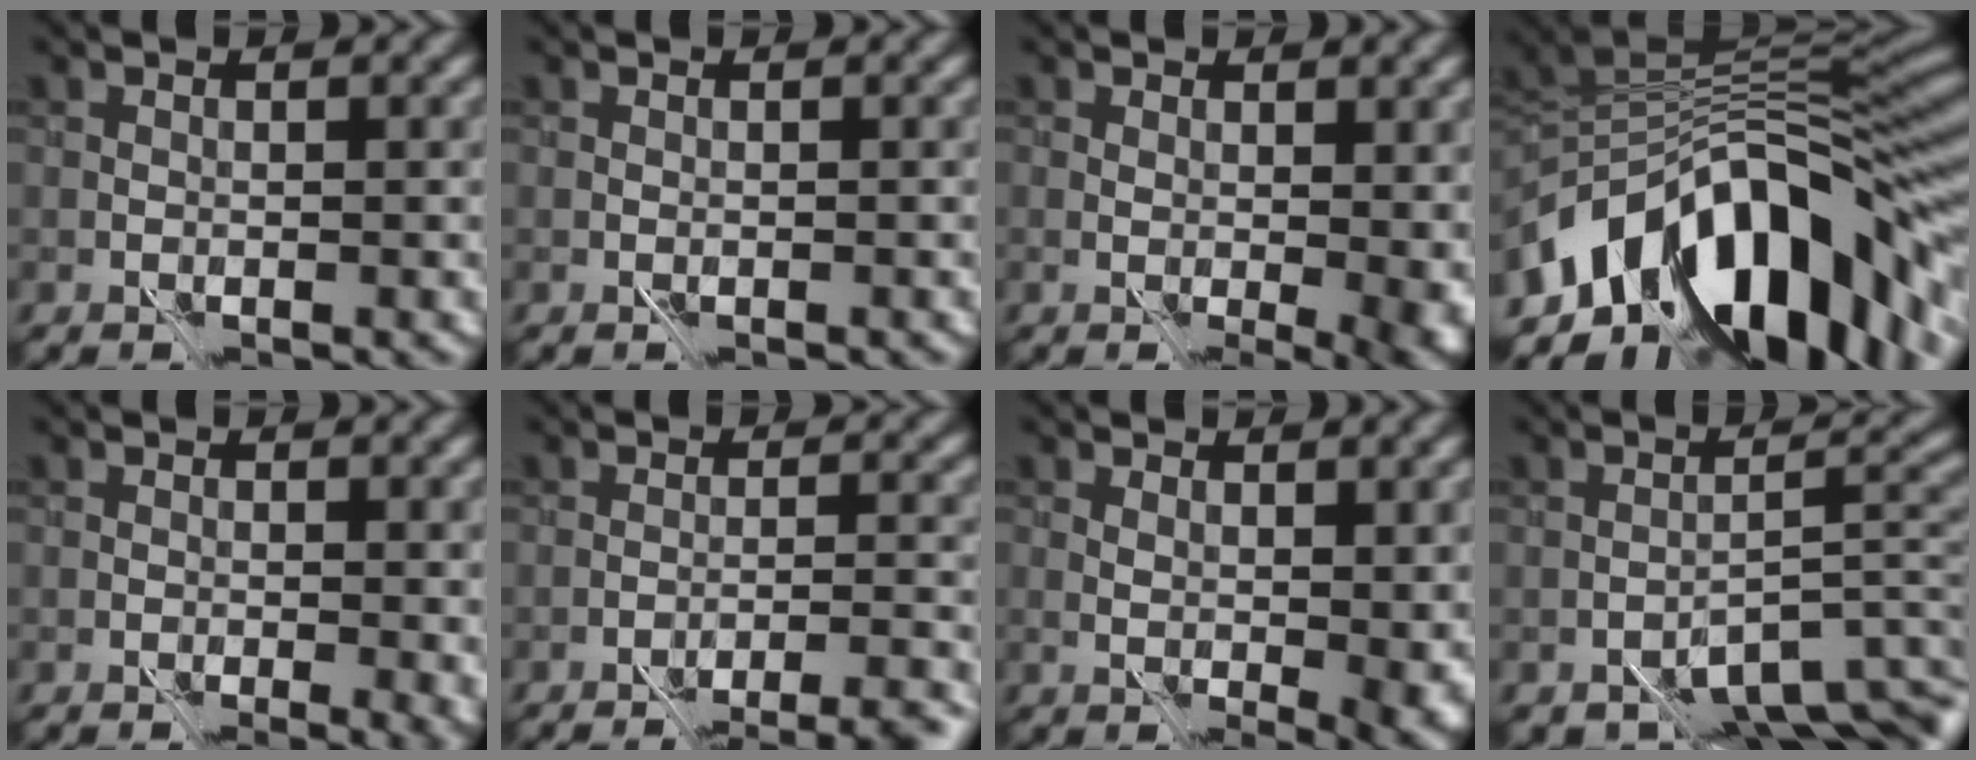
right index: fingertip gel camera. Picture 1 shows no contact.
{"total": 0.0}
{"total": 4.7, "force": [0.2, 2.3, 4.1], "torque": [-0.050, -0.006, 0.011]}
{"total": 12.8, "force": [-5.1, 6.9, 9.5], "torque": [-0.143, 0.023, -0.094]}
{"total": 2.3, "force": [-0.1, 1.2, 2.0], "torque": [-0.022, -0.002, -0.003]}
{"total": 8.6, "force": [-7.9, 1.2, 3.1], "torque": [-0.028, 0.004, -0.086]}
{"total": 4.8, "force": [1.2, 2.3, 4.0], "torque": [-0.061, -0.006, 0.029]}
{"total": 7.0, "force": [-4.2, 2.9, 4.8], "torque": [-0.052, -0.005, -0.063]}